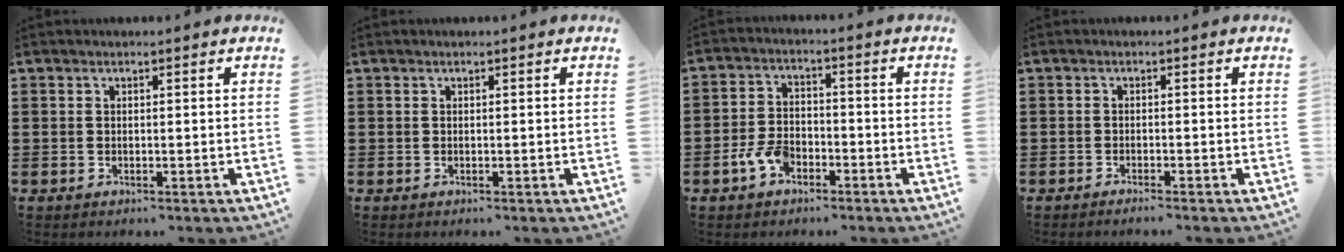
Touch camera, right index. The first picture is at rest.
{"total": 0.0}
{"total": 5.0, "force": [-2.8, 2.8, 2.9], "torque": [-0.079, 0.002, -0.060]}
{"total": 0.9, "force": [-0.9, -0.1, 0.2], "torque": [-0.005, -0.001, -0.018]}